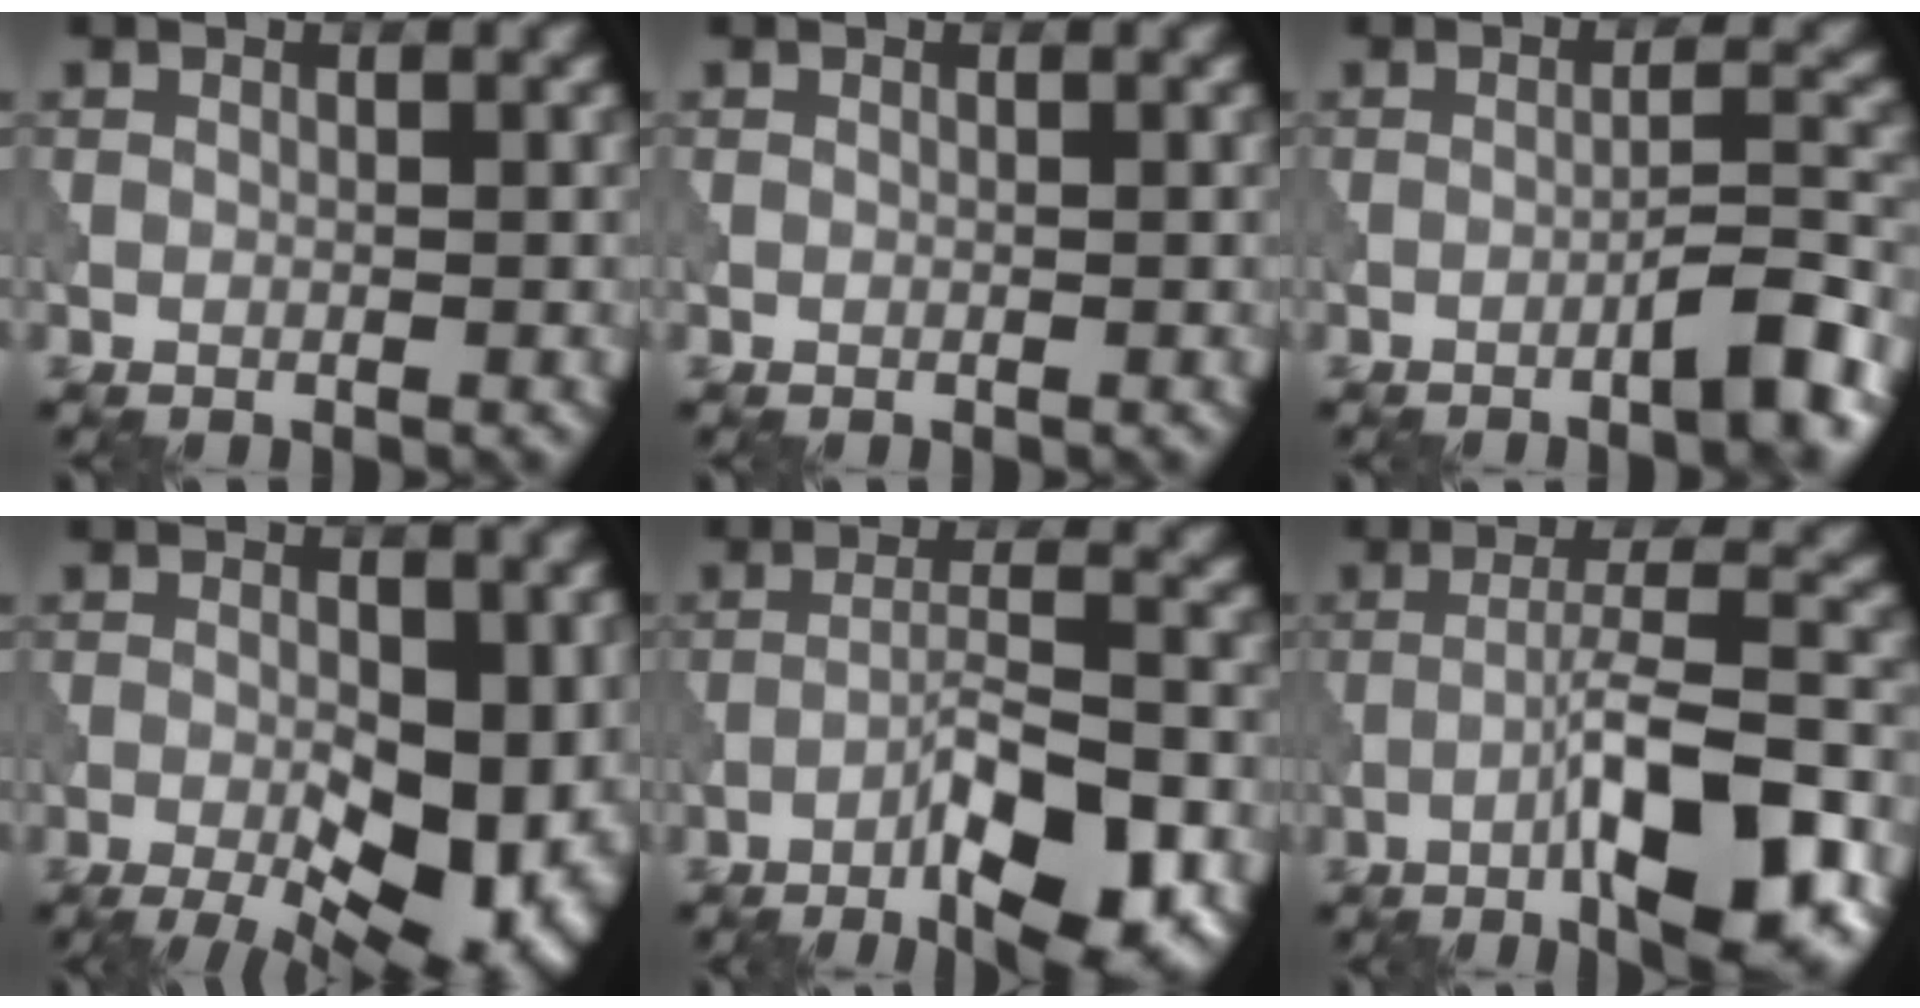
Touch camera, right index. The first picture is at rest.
{"total": 0.0}
{"total": 4.2, "force": [-2.4, 0.4, 3.4], "torque": [-0.048, 0.017, -0.046]}
{"total": 11.7, "force": [-3.3, 5.6, 9.7], "torque": [-0.121, -0.008, -0.050]}
{"total": 7.9, "force": [-4.3, 1.7, 6.4], "torque": [-0.102, 0.010, -0.069]}
{"total": 9.6, "force": [-4.2, 2.0, 8.4], "torque": [-0.132, 0.014, -0.071]}